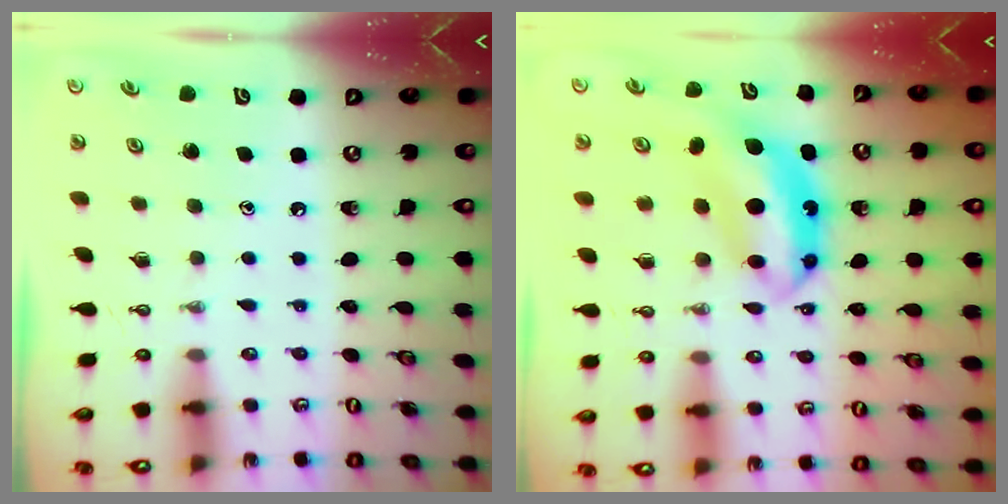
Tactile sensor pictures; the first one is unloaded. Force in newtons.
{"total": 8.3, "press": 8.3, "slide": 0.7}